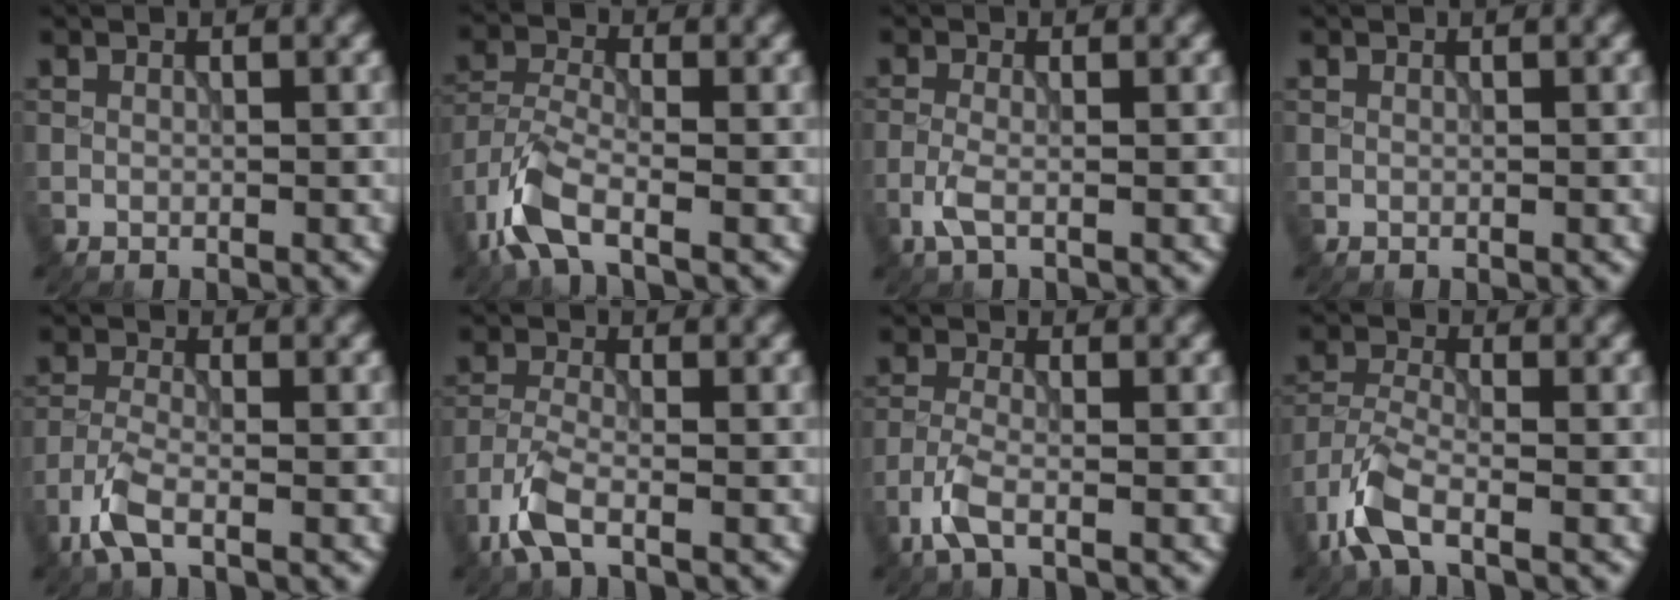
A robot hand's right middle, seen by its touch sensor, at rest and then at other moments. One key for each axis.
{"total": 5.6, "fx": -3.5, "fy": 2.0, "fz": 3.9, "tx": -0.091, "ty": -0.009, "tz": -0.084}
{"total": 2.0, "fx": -0.9, "fy": 0.5, "fz": 1.7, "tx": -0.042, "ty": 0.000, "tz": -0.026}
{"total": 0.0}
{"total": 3.4, "fx": -2.2, "fy": 1.0, "fz": 2.4, "tx": -0.062, "ty": -0.004, "tz": -0.056}
{"total": 3.8, "fx": -2.4, "fy": 1.2, "fz": 2.6, "tx": -0.066, "ty": -0.007, "tz": -0.062}
{"total": 2.9, "fx": -1.7, "fy": 0.8, "fz": 2.2, "tx": -0.055, "ty": -0.002, "tz": -0.046}
{"total": 5.0, "fx": -3.2, "fy": 1.7, "fz": 3.5, "tx": -0.084, "ty": -0.009, "tz": -0.079}